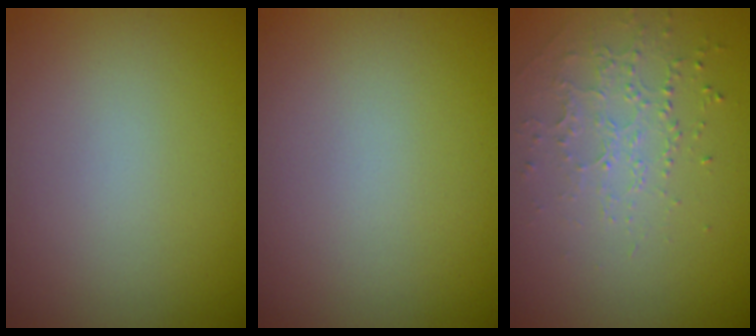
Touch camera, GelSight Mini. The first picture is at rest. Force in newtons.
{"total": 0.0}
{"total": 1.5, "press": 1.2, "slide": 0.9}